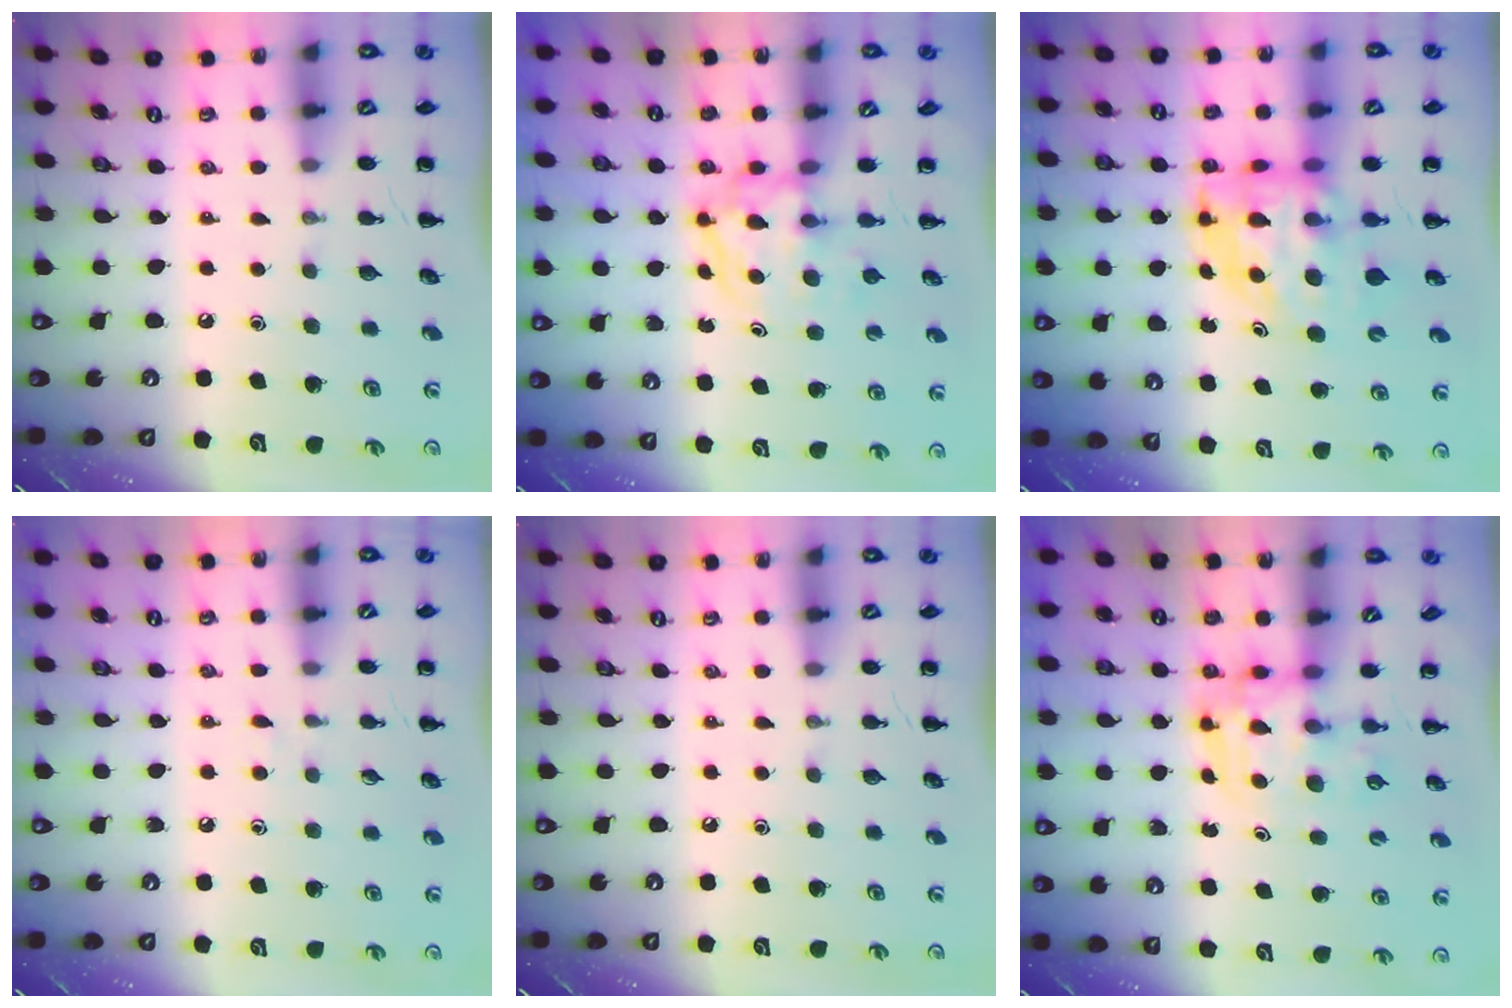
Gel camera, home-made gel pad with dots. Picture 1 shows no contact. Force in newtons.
{"total": 3.9, "press": 3.9, "slide": 0.5}
{"total": 6.4, "press": 6.1, "slide": 1.8}
{"total": 3.9, "press": 3.5, "slide": 1.8}
{"total": 0.0}
{"total": 3.5, "press": 3.4, "slide": 0.6}